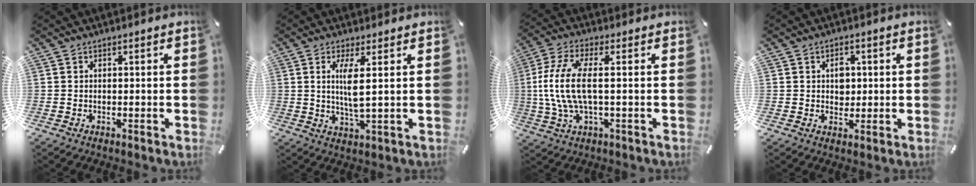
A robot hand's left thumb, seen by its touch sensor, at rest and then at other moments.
{"total": 6.5, "force": [1.3, 1.1, 6.3], "torque": [-0.139, -0.009, 0.016]}
{"total": 11.8, "force": [0.4, 4.1, 11.1], "torque": [-0.240, -0.013, 0.005]}
{"total": 4.0, "force": [0.6, 3.3, 2.2], "torque": [-0.014, -0.006, 0.002]}